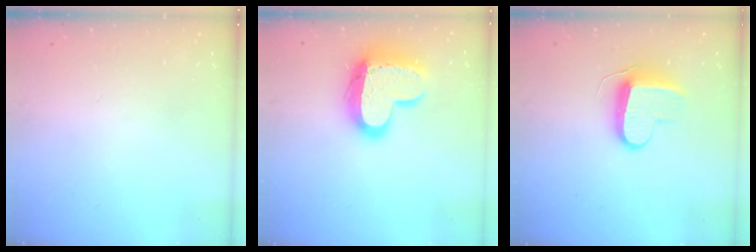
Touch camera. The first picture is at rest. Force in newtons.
{"total": 17.4, "press": 17.3, "slide": 1.5}
{"total": 9.3, "press": 9.3, "slide": 0.4}